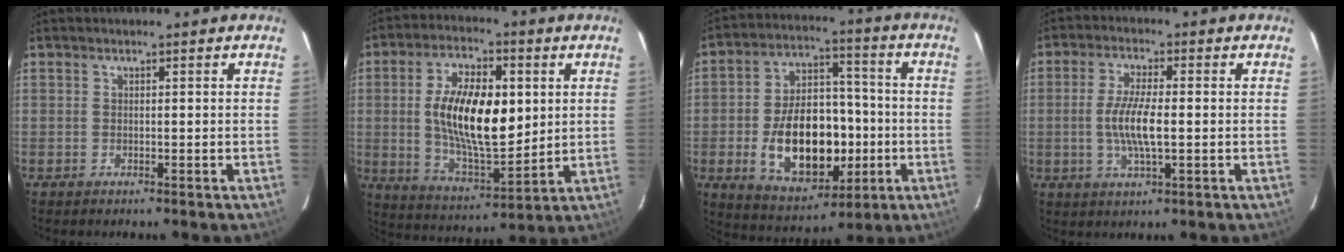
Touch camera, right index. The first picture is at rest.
{"total": 17.5, "force": [2.2, 7.9, 15.5], "torque": [-0.280, 0.001, 0.048]}
{"total": 18.5, "force": [-4.0, 11.0, 14.4], "torque": [-0.271, 0.020, -0.042]}
{"total": 7.6, "force": [-0.7, 1.8, 7.3], "torque": [-0.145, -0.002, -0.014]}